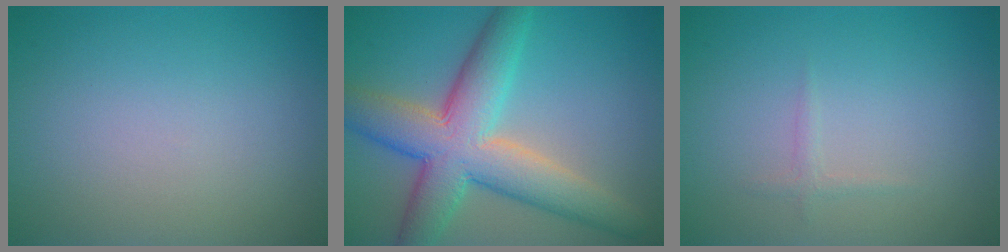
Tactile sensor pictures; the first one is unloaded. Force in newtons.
{"total": 9.2, "press": 9.2, "slide": 0.8}
{"total": 0.7, "press": 0.7, "slide": 0.1}